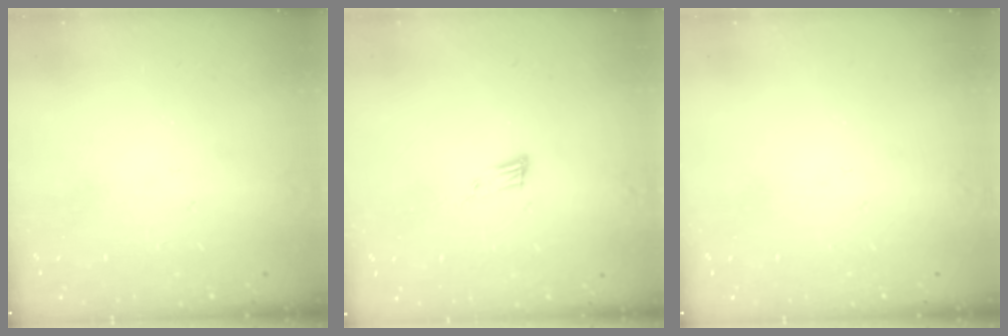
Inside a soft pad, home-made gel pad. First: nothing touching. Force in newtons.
{"total": 4.4, "press": 4.3, "slide": 1.0}
{"total": 0.0}